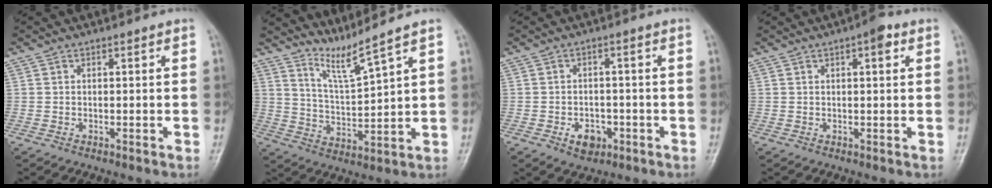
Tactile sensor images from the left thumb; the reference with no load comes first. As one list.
[{"total": 6.3, "force": [5.6, -1.6, 2.5], "torque": [-0.051, -0.066, 0.119]}, {"total": 4.9, "force": [-2.2, 3.5, 2.7], "torque": [-0.027, 0.015, -0.029]}, {"total": 3.3, "force": [1.4, 1.2, 2.7], "torque": [-0.031, 0.002, 0.013]}]